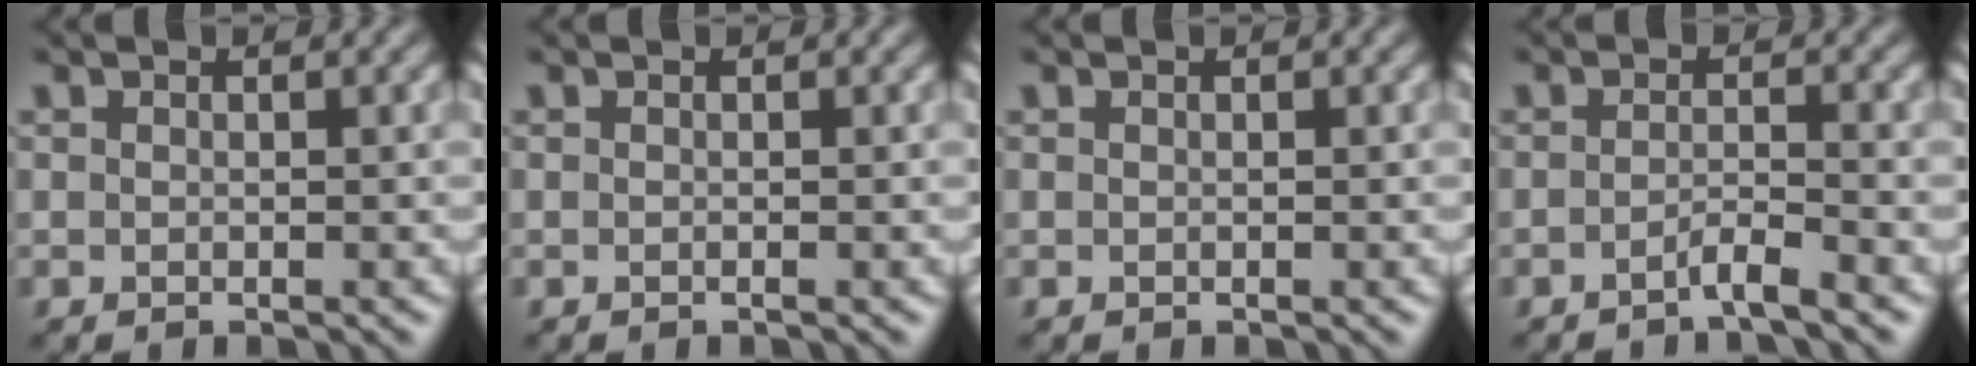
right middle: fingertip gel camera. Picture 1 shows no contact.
{"total": 0.0}
{"total": 0.0}
{"total": 1.8, "force": [-1.2, 0.2, 1.3], "torque": [-0.020, 0.003, -0.031]}